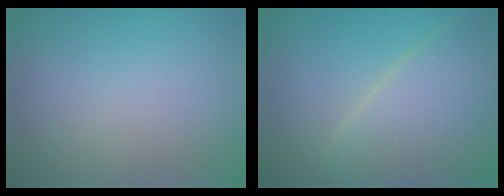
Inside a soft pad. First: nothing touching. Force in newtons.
{"total": 5.9, "press": 5.9, "slide": 0.3}